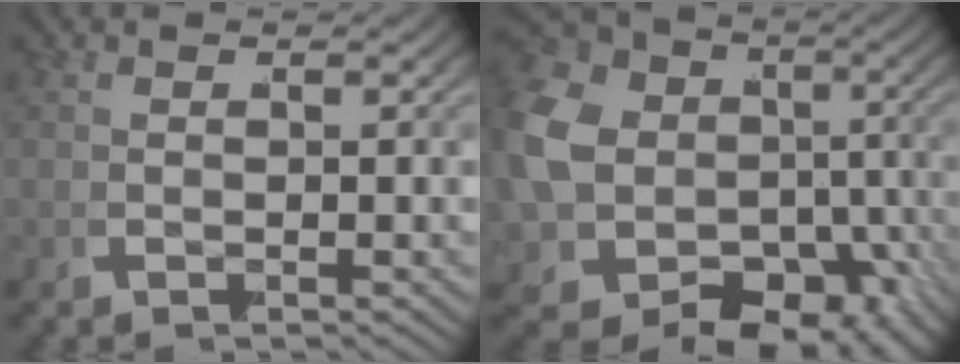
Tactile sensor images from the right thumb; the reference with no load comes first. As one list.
[{"total": 18.9, "force": [-2.6, 15.8, 10.1], "torque": [-0.237, -0.086, -0.019]}]